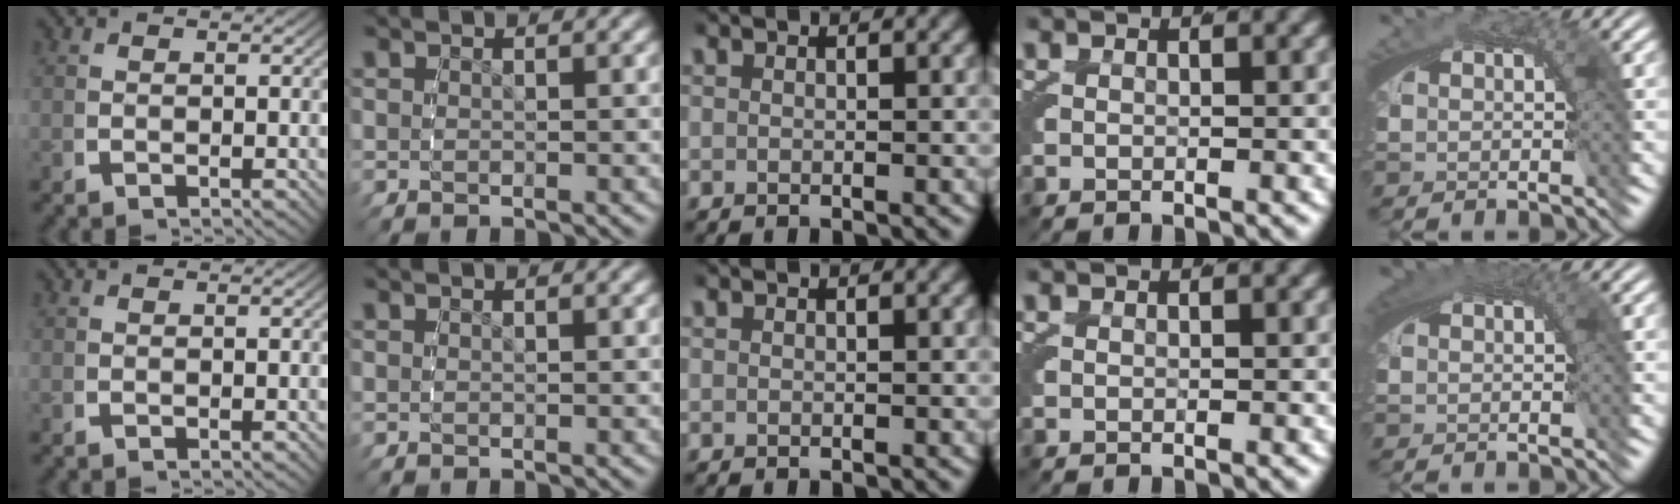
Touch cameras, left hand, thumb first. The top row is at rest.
{"little": {"total": 0.7, "force": [0.2, 0.4, 0.5], "torque": [-0.009, -0.006, 0.005]}}